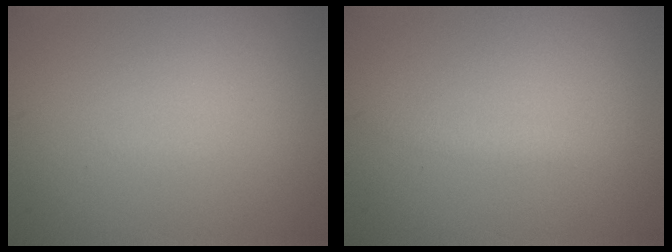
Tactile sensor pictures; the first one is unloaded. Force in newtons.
{"total": 0.9, "press": 0.9, "slide": 0.0}